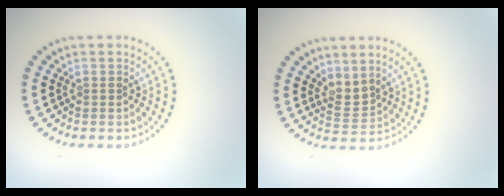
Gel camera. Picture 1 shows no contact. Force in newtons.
{"total": 2.0, "press": 1.4, "slide": 1.4}